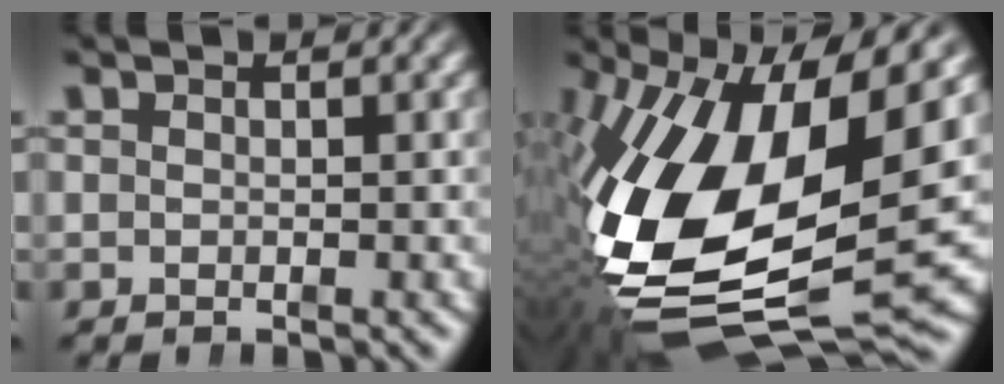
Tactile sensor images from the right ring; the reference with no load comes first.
{"total": 19.8, "force": [-2.9, 10.3, 16.7], "torque": [-0.328, -0.043, -0.012]}